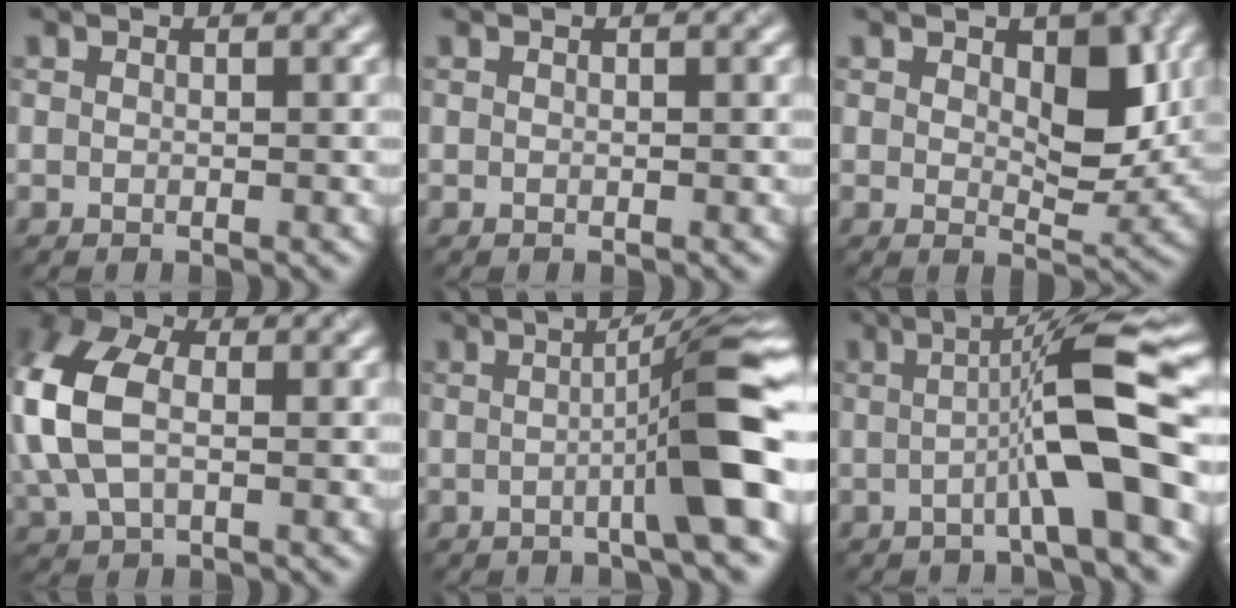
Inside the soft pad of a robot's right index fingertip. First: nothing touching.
{"total": 0.0}
{"total": 4.4, "force": [1.3, 2.2, 3.6], "torque": [-0.051, -0.003, 0.027]}
{"total": 7.5, "force": [0.4, 5.2, 5.5], "torque": [-0.159, 0.015, 0.008]}
{"total": 8.1, "force": [-1.1, 0.9, 7.9], "torque": [-0.100, 0.012, -0.018]}
{"total": 8.8, "force": [-1.4, 1.1, 8.6], "torque": [-0.113, 0.016, -0.024]}